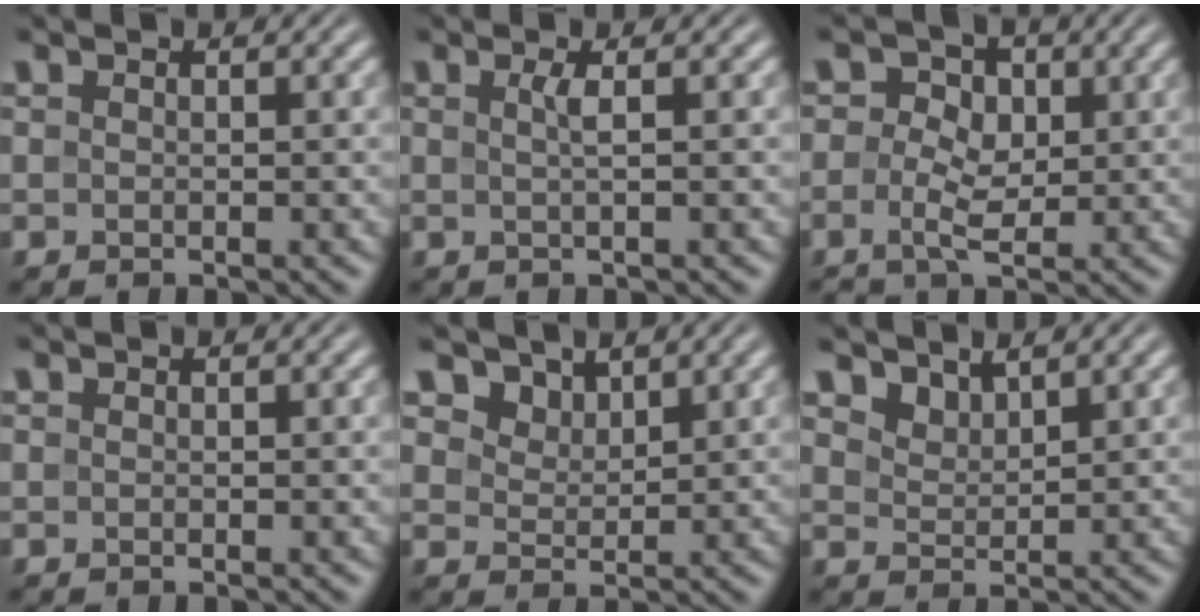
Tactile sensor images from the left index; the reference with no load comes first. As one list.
[{"total": 1.3, "force": [0.2, 0.2, 1.3], "torque": [-0.024, 0.001, 0.001]}, {"total": 3.6, "force": [0.2, 2.6, 2.5], "torque": [-0.039, 0.006, -0.005]}, {"total": 0.0}, {"total": 3.8, "force": [3.0, 2.0, 1.2], "torque": [-0.044, -0.018, 0.068]}, {"total": 2.2, "force": [1.8, 0.8, 0.7], "torque": [-0.024, -0.010, 0.045]}]